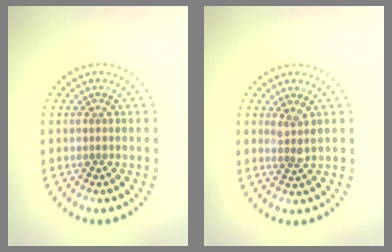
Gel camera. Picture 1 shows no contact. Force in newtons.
{"total": 1.5, "press": 1.1, "slide": 0.9}